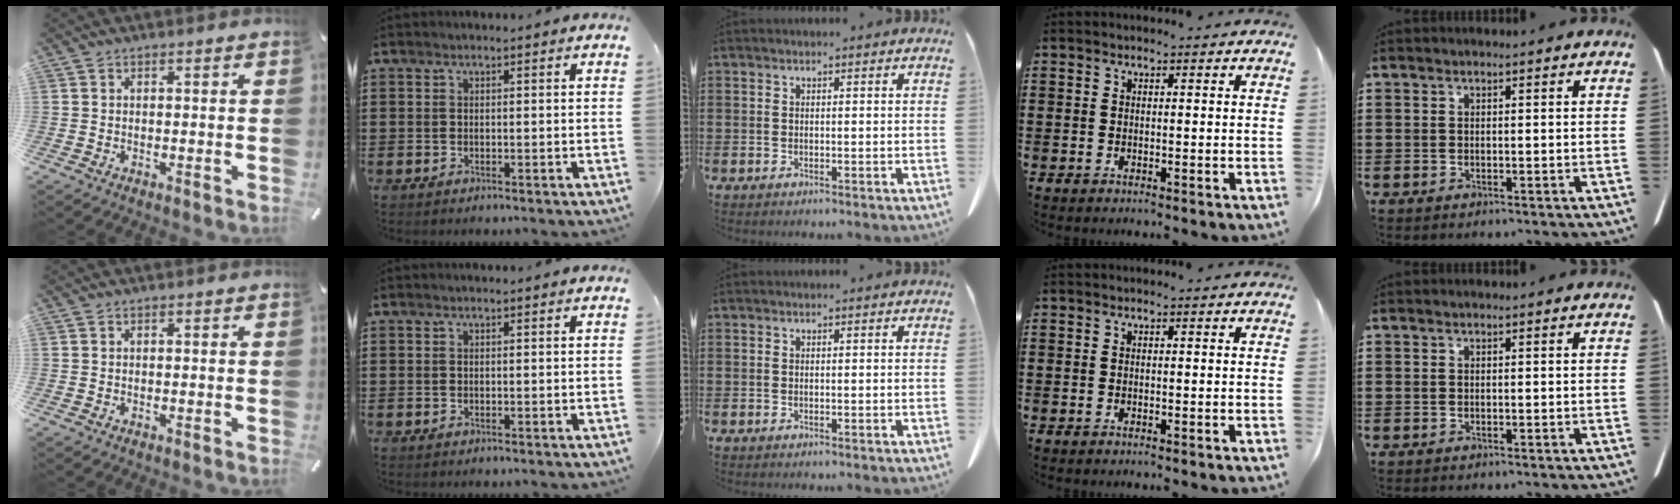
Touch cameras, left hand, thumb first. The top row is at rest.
{}